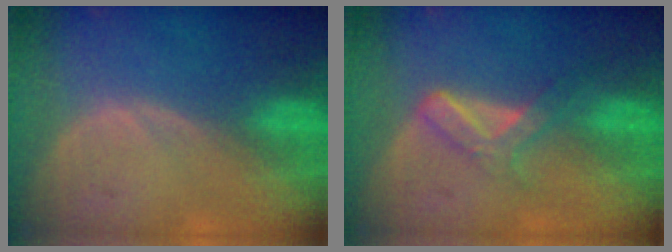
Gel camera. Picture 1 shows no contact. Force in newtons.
{"total": 5.3, "press": 4.6, "slide": 2.7}